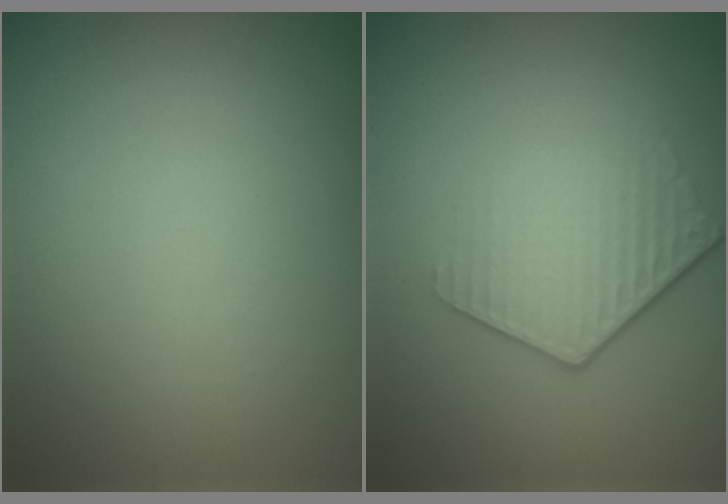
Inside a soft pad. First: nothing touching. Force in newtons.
{"total": 4.2, "press": 2.9, "slide": 3.1}